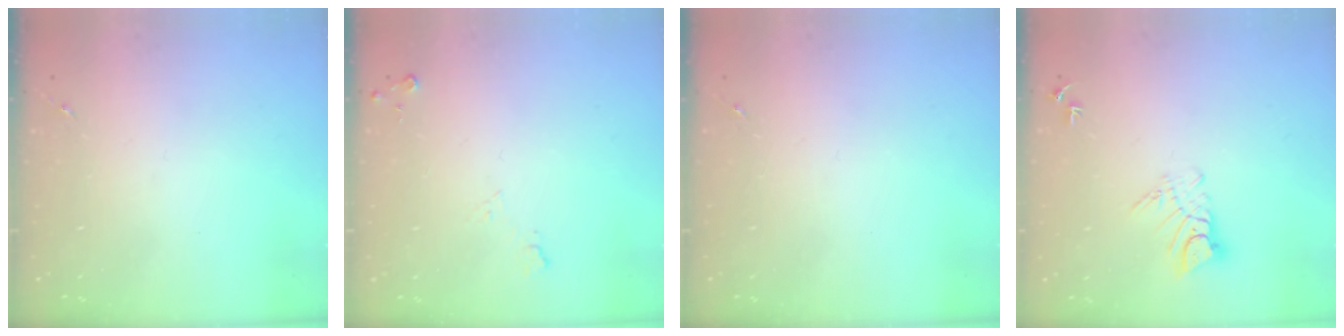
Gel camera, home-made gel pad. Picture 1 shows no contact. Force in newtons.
{"total": 5.2, "press": 5.2, "slide": 0.7}
{"total": 0.0}
{"total": 6.5, "press": 6.5, "slide": 0.5}